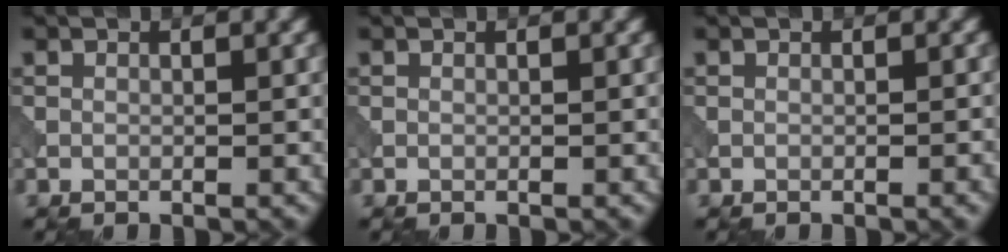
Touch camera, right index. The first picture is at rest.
{"total": 0.0}
{"total": 0.9, "force": [-0.3, 0.2, 0.8], "torque": [-0.010, 0.001, -0.006]}